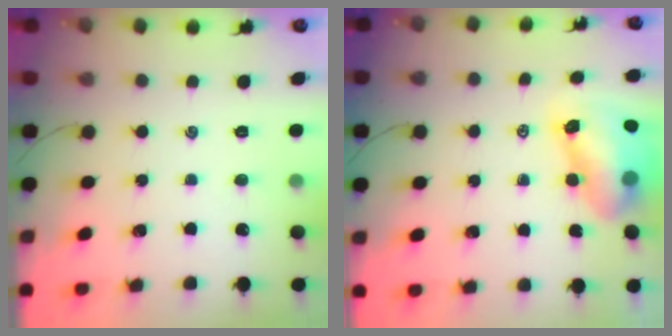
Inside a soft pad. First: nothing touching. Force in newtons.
{"total": 9.3, "press": 9.0, "slide": 2.2}